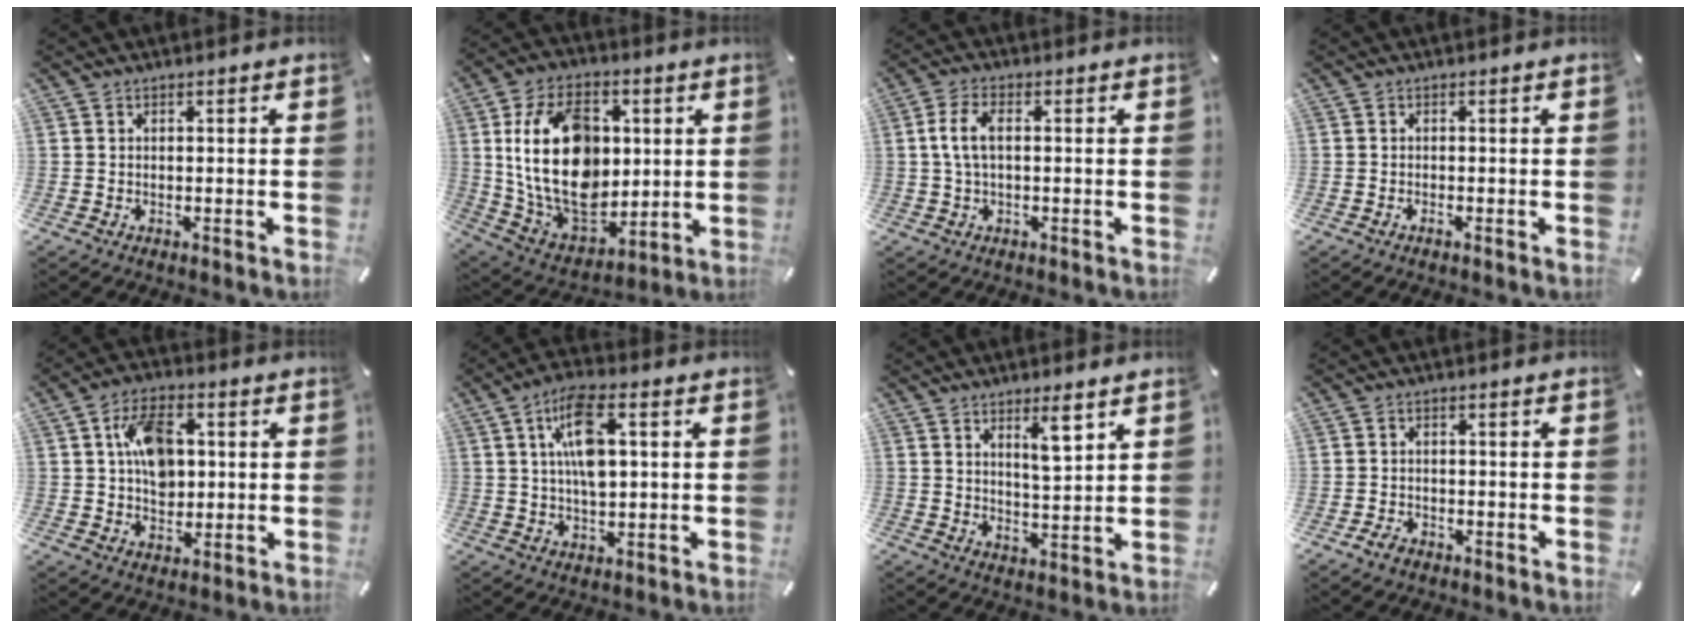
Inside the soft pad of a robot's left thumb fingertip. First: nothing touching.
{"total": 23.0, "force": [2.2, 16.1, 16.3], "torque": [-0.318, -0.012, 0.042]}
{"total": 5.9, "force": [0.4, 2.8, 5.2], "torque": [-0.117, 0.002, 0.002]}
{"total": 0.6, "force": [-0.5, 0.2, 0.4], "torque": [-0.010, -0.004, -0.008]}
{"total": 10.9, "force": [1.7, 7.7, 7.6], "torque": [-0.121, 0.008, 0.032]}
{"total": 10.7, "force": [2.4, 4.8, 9.3], "torque": [-0.176, 0.002, 0.037]}
{"total": 8.3, "force": [5.2, 2.0, 6.1], "torque": [-0.092, -0.032, 0.083]}
{"total": 2.5, "force": [-1.8, 1.5, 1.0], "torque": [-0.023, 0.007, -0.038]}